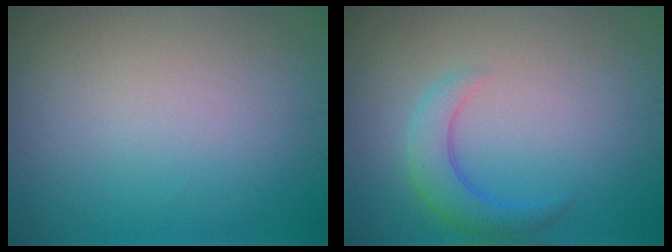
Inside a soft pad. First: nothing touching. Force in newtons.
{"total": 2.9, "press": 2.9, "slide": 0.2}